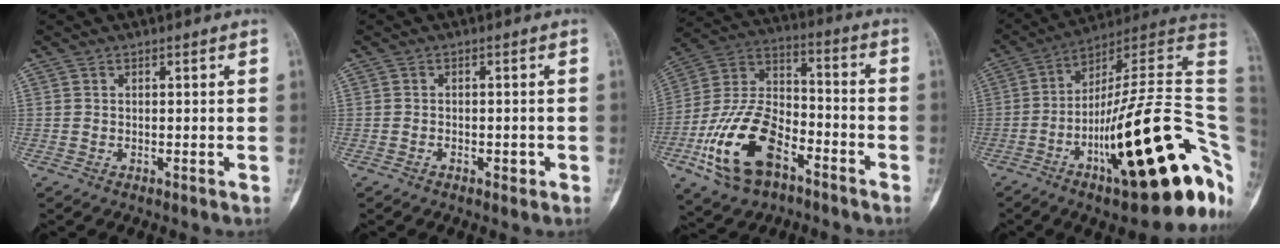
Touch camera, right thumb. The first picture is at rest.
{"total": 0.9, "force": [-0.6, 0.5, 0.5], "torque": [-0.015, 0.008, -0.009]}
{"total": 19.3, "force": [-9.2, 10.6, 13.2], "torque": [-0.250, 0.061, -0.168]}
{"total": 31.7, "force": [-8.0, 8.1, 29.5], "torque": [-0.349, 0.062, -0.120]}